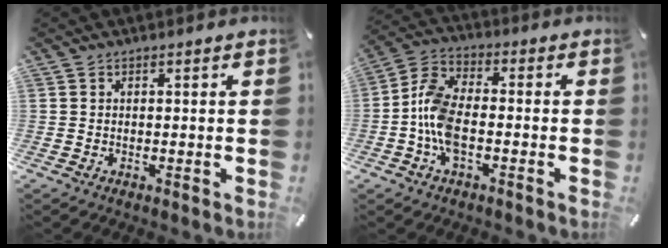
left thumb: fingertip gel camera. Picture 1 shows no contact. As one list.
[{"total": 9.1, "force": [-3.0, 4.9, 7.0], "torque": [-0.159, 0.004, -0.055]}]